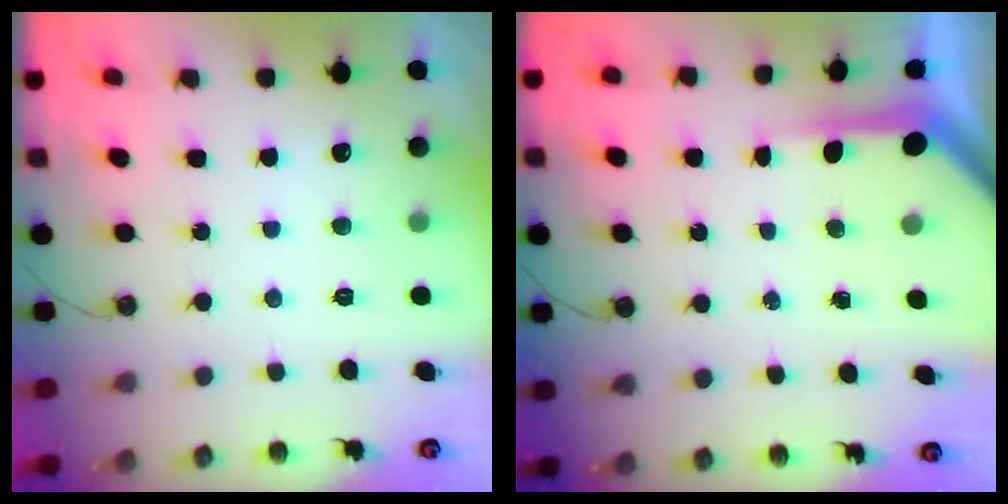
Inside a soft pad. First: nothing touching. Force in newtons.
{"total": 5.9, "press": 5.8, "slide": 0.6}